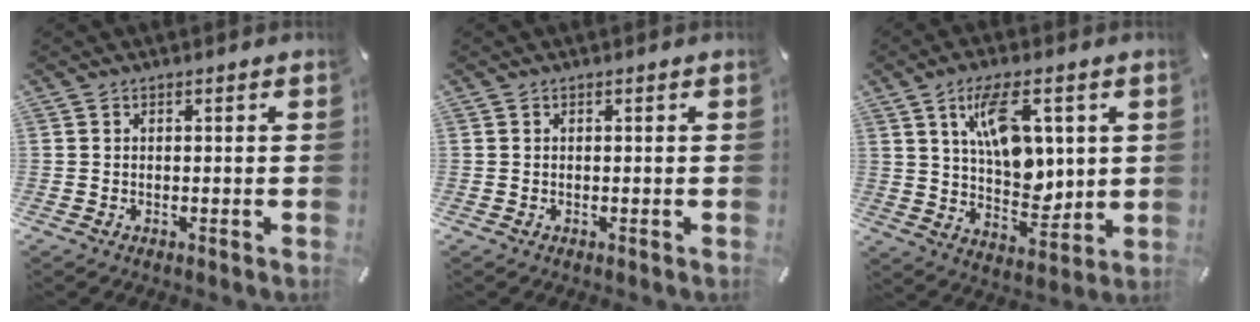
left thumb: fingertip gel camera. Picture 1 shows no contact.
{"total": 0.0}
{"total": 13.2, "force": [5.1, 7.4, 9.6], "torque": [-0.155, -0.015, 0.089]}